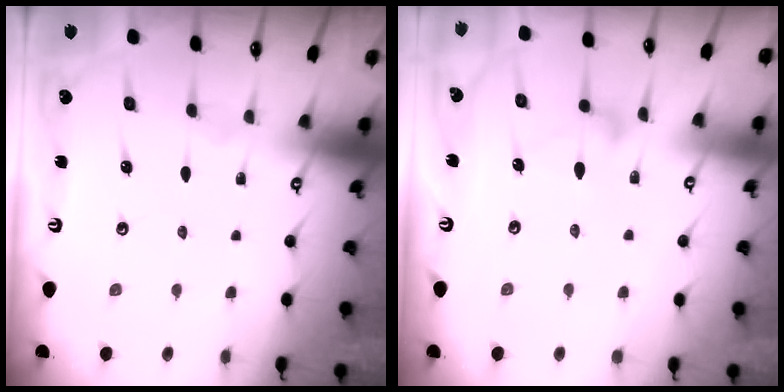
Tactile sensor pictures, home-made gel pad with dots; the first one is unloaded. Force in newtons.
{"total": 9.6, "press": 9.6, "slide": 0.5}